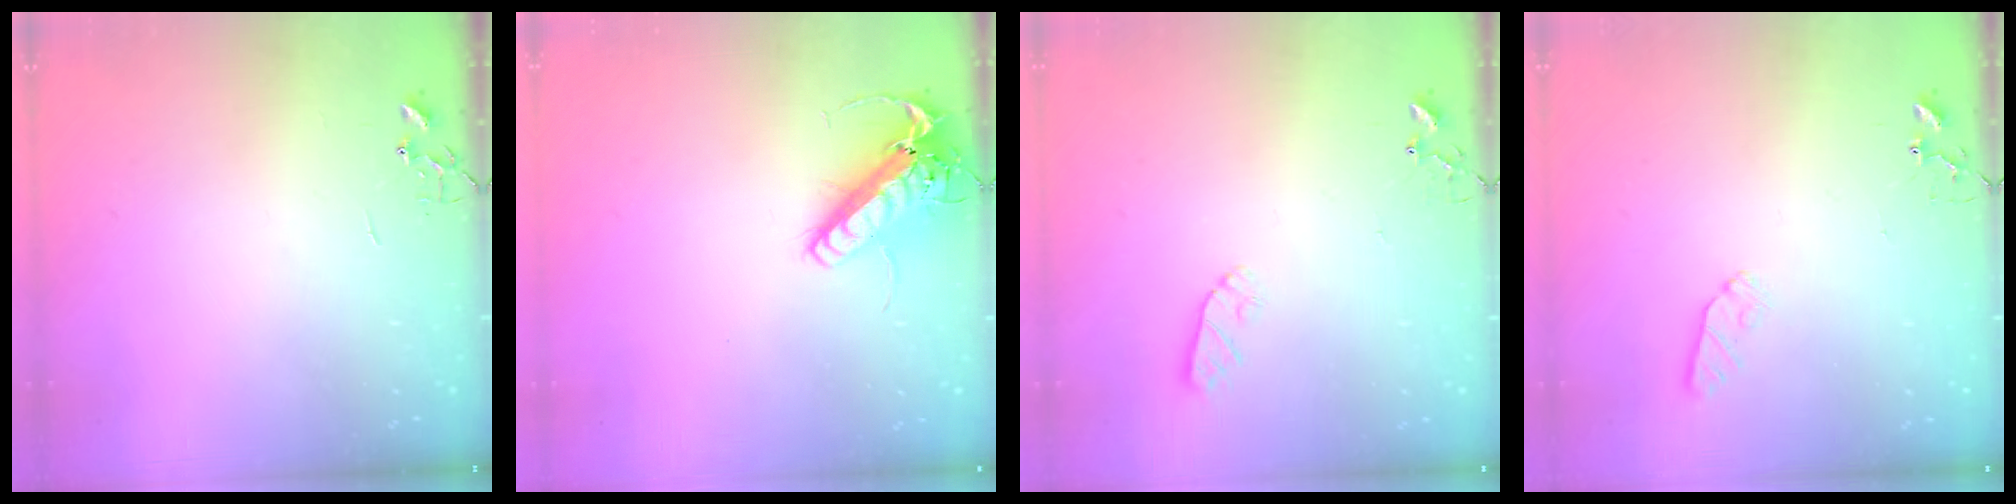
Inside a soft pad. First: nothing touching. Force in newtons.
{"total": 15.6, "press": 15.3, "slide": 3.2}
{"total": 6.0, "press": 6.0, "slide": 0.3}
{"total": 6.1, "press": 6.1, "slide": 0.8}